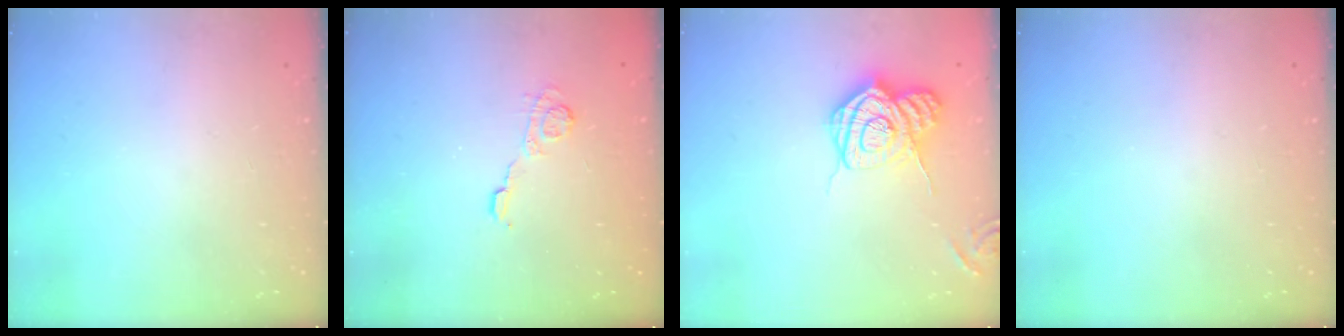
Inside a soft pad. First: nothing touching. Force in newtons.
{"total": 5.2, "press": 5.2, "slide": 0.4}
{"total": 14.1, "press": 14.0, "slide": 1.3}
{"total": 0.0}